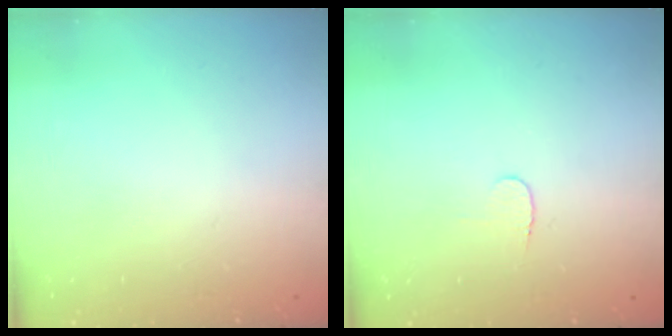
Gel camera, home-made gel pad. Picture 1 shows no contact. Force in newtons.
{"total": 3.7, "press": 3.7, "slide": 0.3}